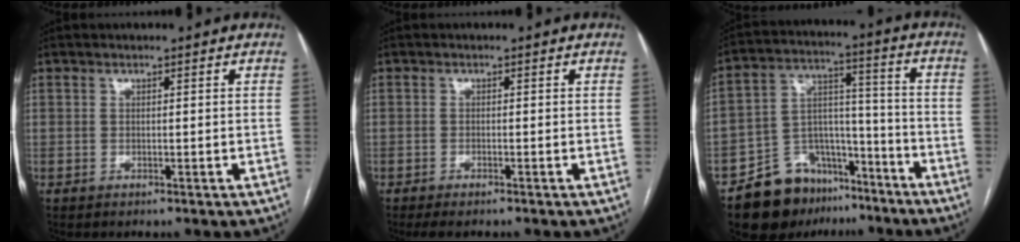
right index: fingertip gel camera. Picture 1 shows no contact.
{"total": 2.4, "force": [-1.9, 0.4, 1.3], "torque": [-0.022, -0.005, -0.028]}
{"total": 14.2, "force": [-10.2, 8.5, 5.0], "torque": [-0.078, 0.054, -0.165]}